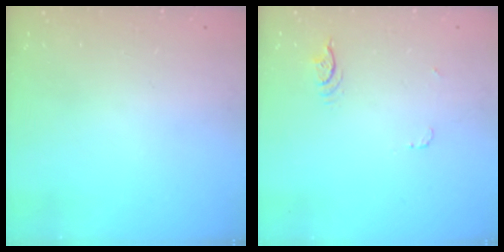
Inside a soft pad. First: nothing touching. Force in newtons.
{"total": 3.9, "press": 3.6, "slide": 1.7}